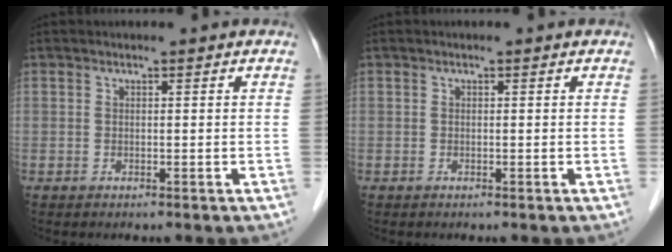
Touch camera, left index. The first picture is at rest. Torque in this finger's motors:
{"motor_torque": [0.00, 0.00, 0.00, 0.00]}